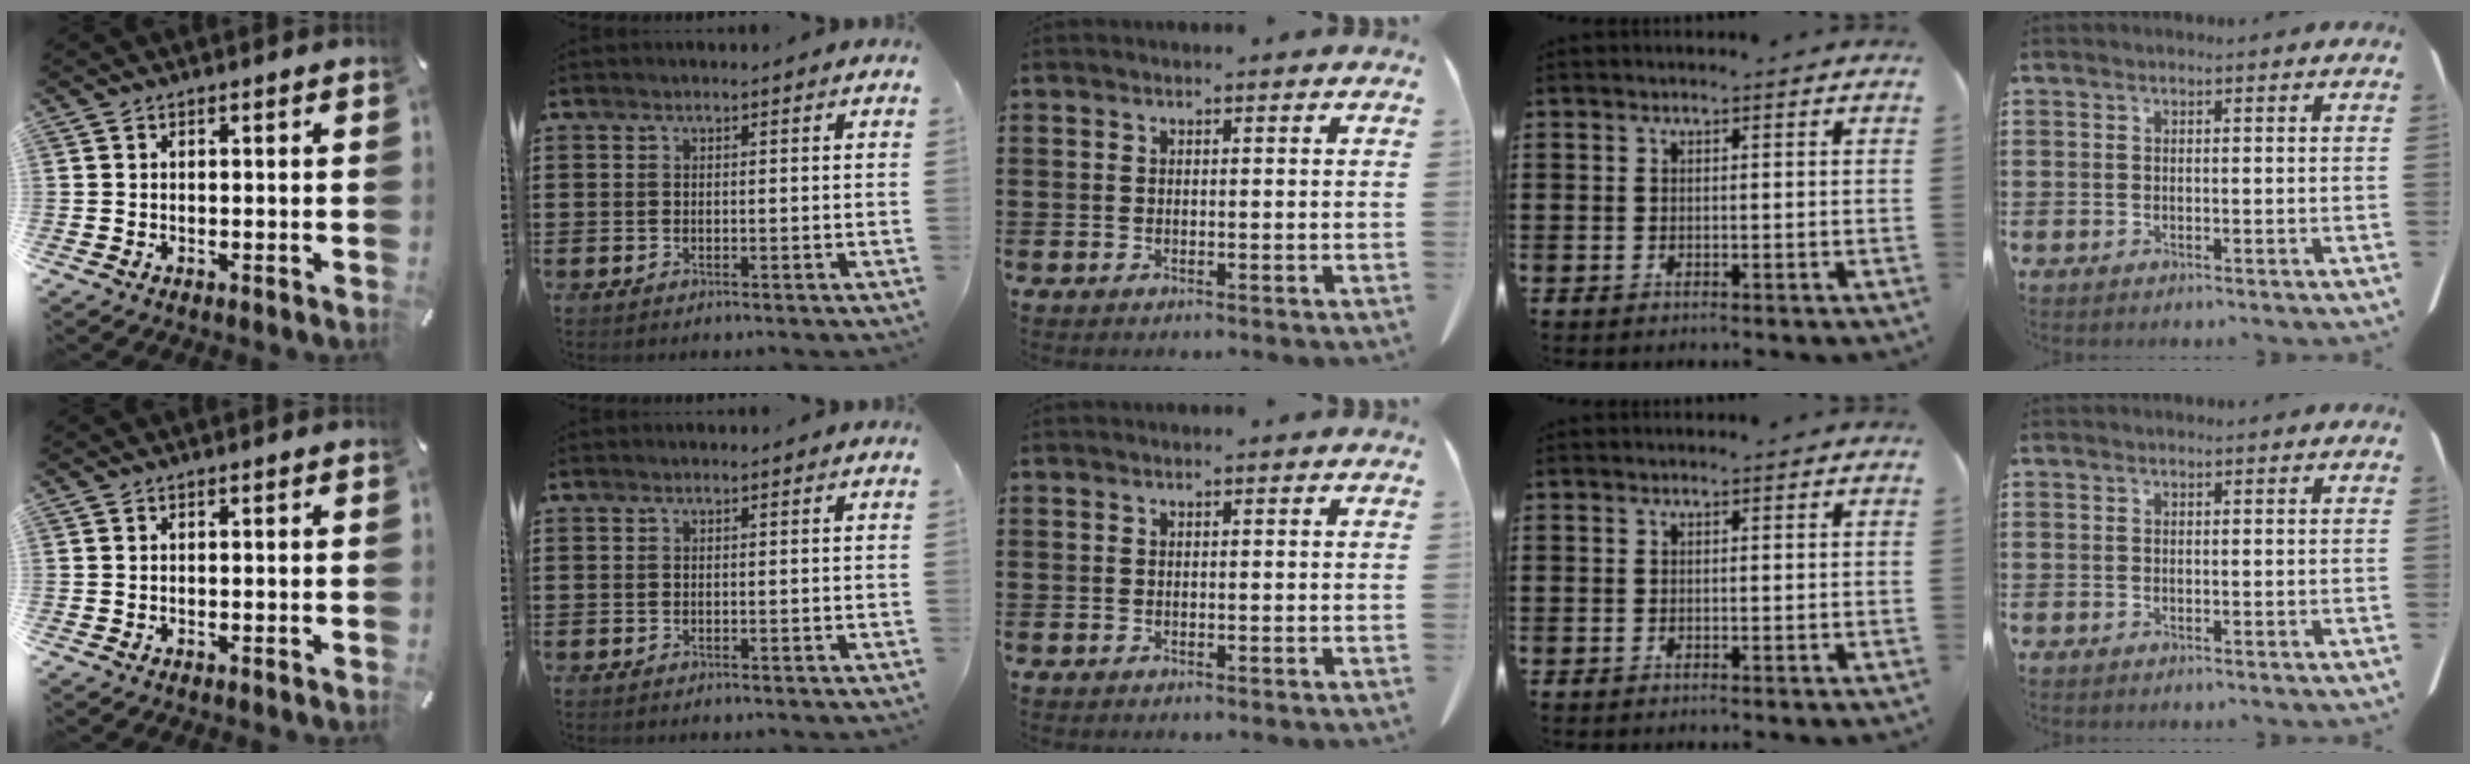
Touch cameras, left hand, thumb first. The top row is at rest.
{}